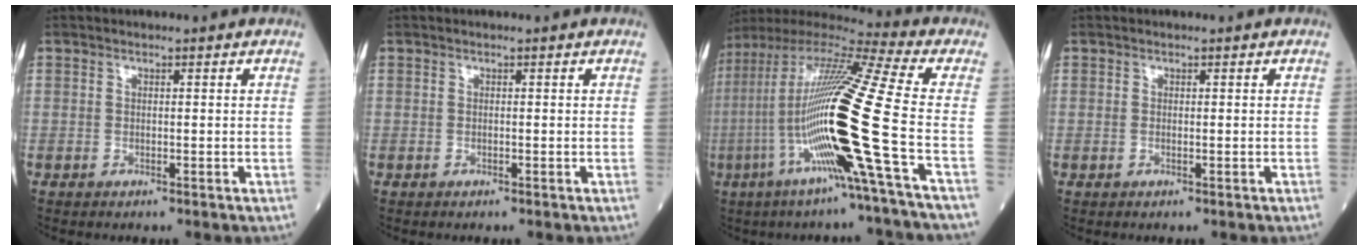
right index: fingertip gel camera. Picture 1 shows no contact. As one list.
[{"total": 0.0}, {"total": 22.2, "force": [-5.7, -1.8, 21.4], "torque": [-0.435, -0.024, -0.128]}, {"total": 0.0}]